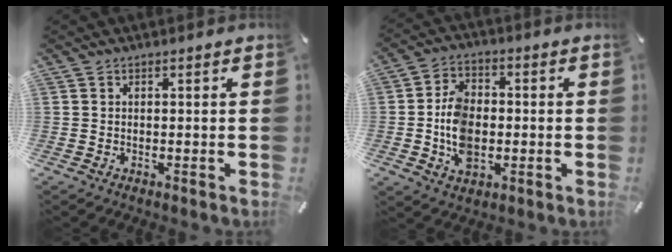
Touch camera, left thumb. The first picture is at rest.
{"total": 9.9, "force": [-1.7, 7.3, 6.5], "torque": [-0.124, 0.009, -0.029]}